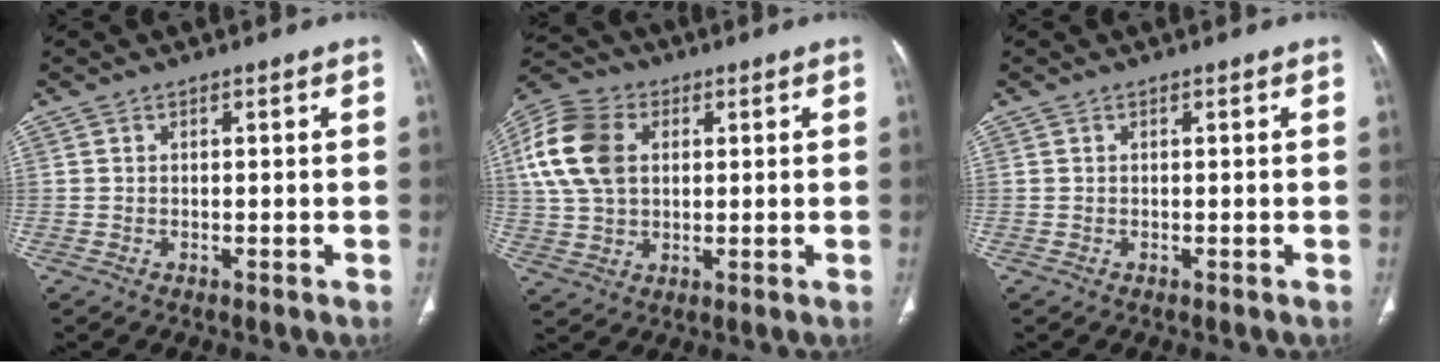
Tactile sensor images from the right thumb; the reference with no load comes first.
{"total": 14.5, "force": [3.2, 10.3, 9.8], "torque": [-0.193, 0.012, 0.057]}
{"total": 0.0}